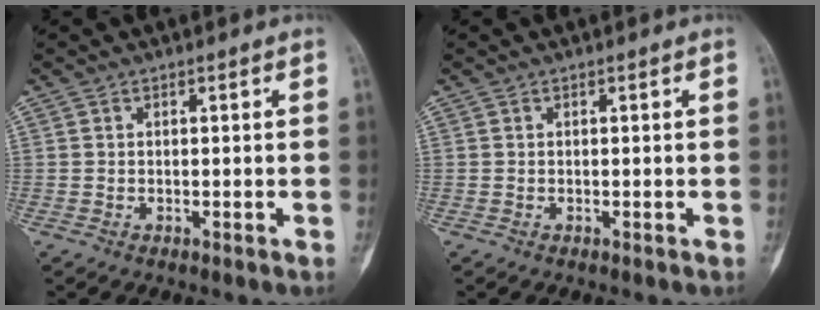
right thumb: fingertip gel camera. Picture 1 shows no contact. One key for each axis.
{"total": 0.0}